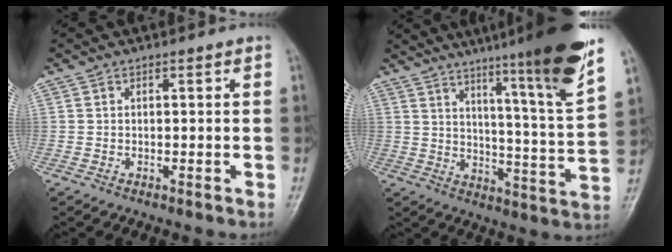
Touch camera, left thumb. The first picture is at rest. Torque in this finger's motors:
{"motor_torque": [2.63, 0.87, 1.63, -1.15, 0.48]}